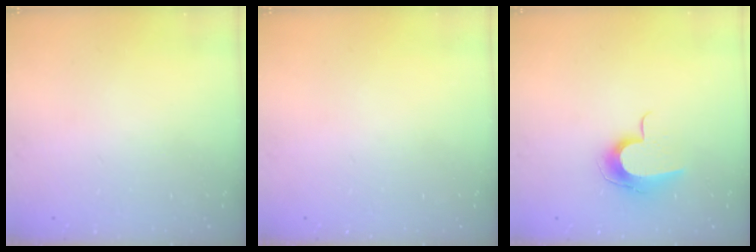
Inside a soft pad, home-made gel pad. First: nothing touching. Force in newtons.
{"total": 0.0}
{"total": 10.1, "press": 10.1, "slide": 0.6}